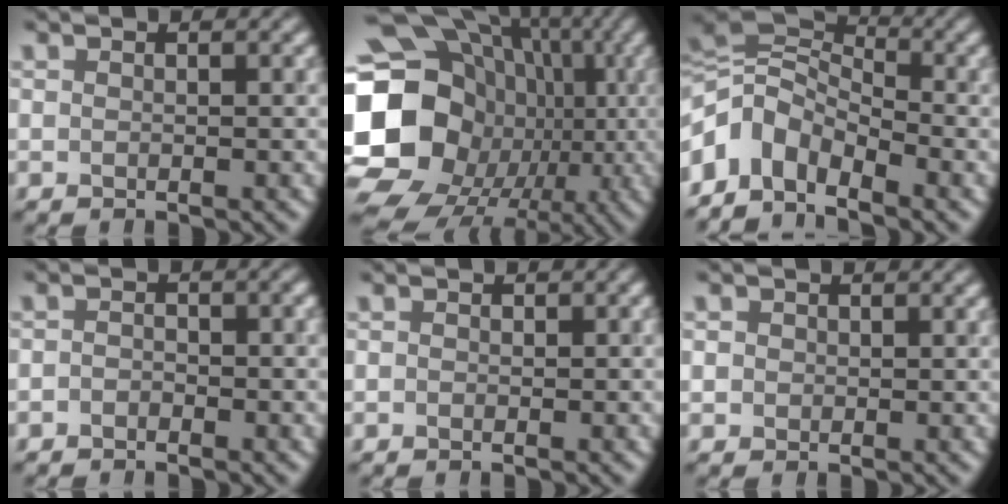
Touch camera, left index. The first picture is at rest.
{"total": 22.0, "force": [-2.9, 19.2, 10.4], "torque": [-0.203, 0.013, -0.088]}
{"total": 6.7, "force": [-3.3, 4.1, 4.1], "torque": [-0.070, 0.011, -0.083]}
{"total": 1.7, "force": [-1.2, 0.9, 0.9], "torque": [-0.016, -0.001, -0.023]}
{"total": 0.9, "force": [-0.3, 0.6, 0.5], "torque": [-0.006, -0.005, -0.007]}
{"total": 1.1, "force": [0.1, 1.0, 0.3], "torque": [0.005, 0.002, -0.003]}